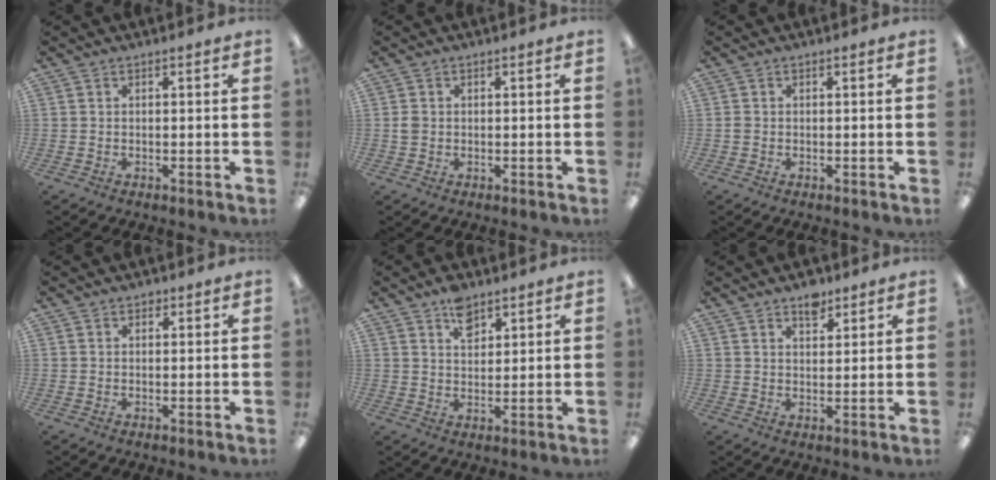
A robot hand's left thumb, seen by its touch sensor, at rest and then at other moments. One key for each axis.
{"total": 1.7, "fx": 0.1, "fy": 1.5, "fz": 0.8, "tx": -0.008, "ty": 0.001, "tz": -0.001}
{"total": 0.7, "fx": -0.1, "fy": 0.6, "fz": 0.3, "tx": -0.005, "ty": 0.004, "tz": -0.003}
{"total": 1.2, "fx": 0.9, "fy": 0.8, "fz": 0.3, "tx": -0.006, "ty": 0.003, "tz": 0.016}
{"total": 5.9, "fx": 4.0, "fy": 3.3, "fz": 2.8, "tx": -0.034, "ty": -0.018, "tz": 0.068}
{"total": 4.8, "fx": 3.7, "fy": 2.3, "fz": 1.8, "tx": -0.011, "ty": -0.020, "tz": 0.062}